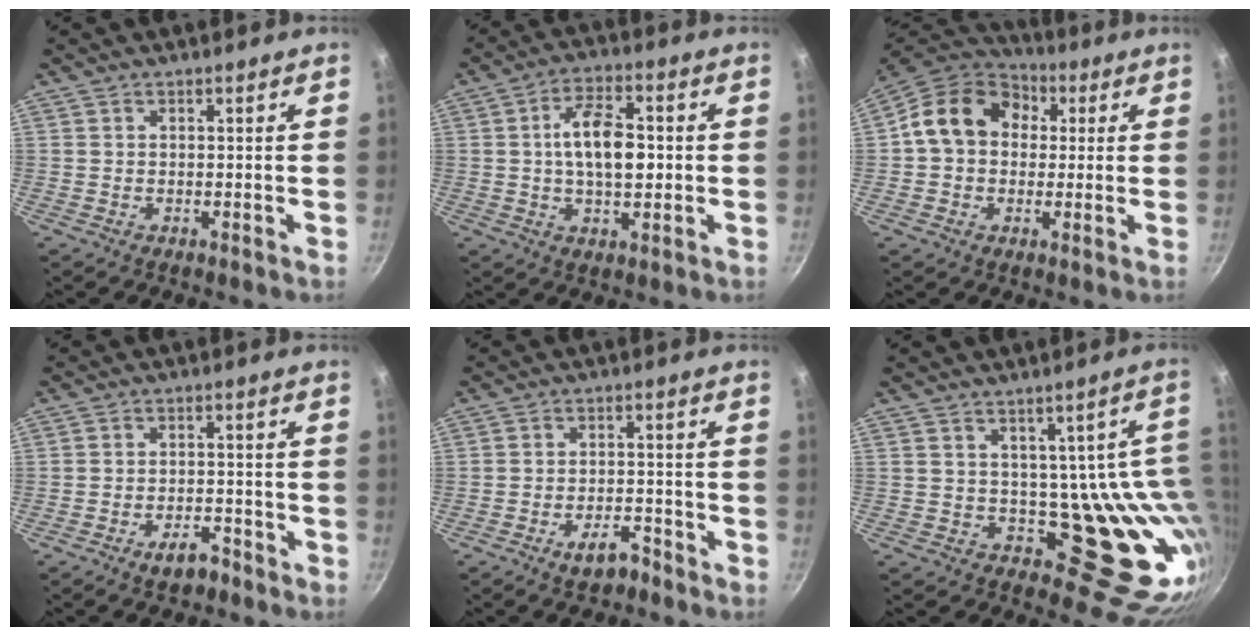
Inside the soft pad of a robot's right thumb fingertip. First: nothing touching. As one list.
[{"total": 10.7, "force": [0.5, 5.5, 9.2], "torque": [-0.139, 0.016, 0.002]}, {"total": 15.5, "force": [2.5, 12.4, 8.9], "torque": [-0.124, 0.037, 0.025]}, {"total": 4.6, "force": [-3.1, 2.2, 2.7], "torque": [-0.026, 0.024, -0.045]}, {"total": 5.1, "force": [-3.4, 2.4, 3.0], "torque": [-0.032, 0.025, -0.051]}, {"total": 15.9, "force": [3.6, 10.4, 11.5], "torque": [-0.050, -0.040, 0.067]}]